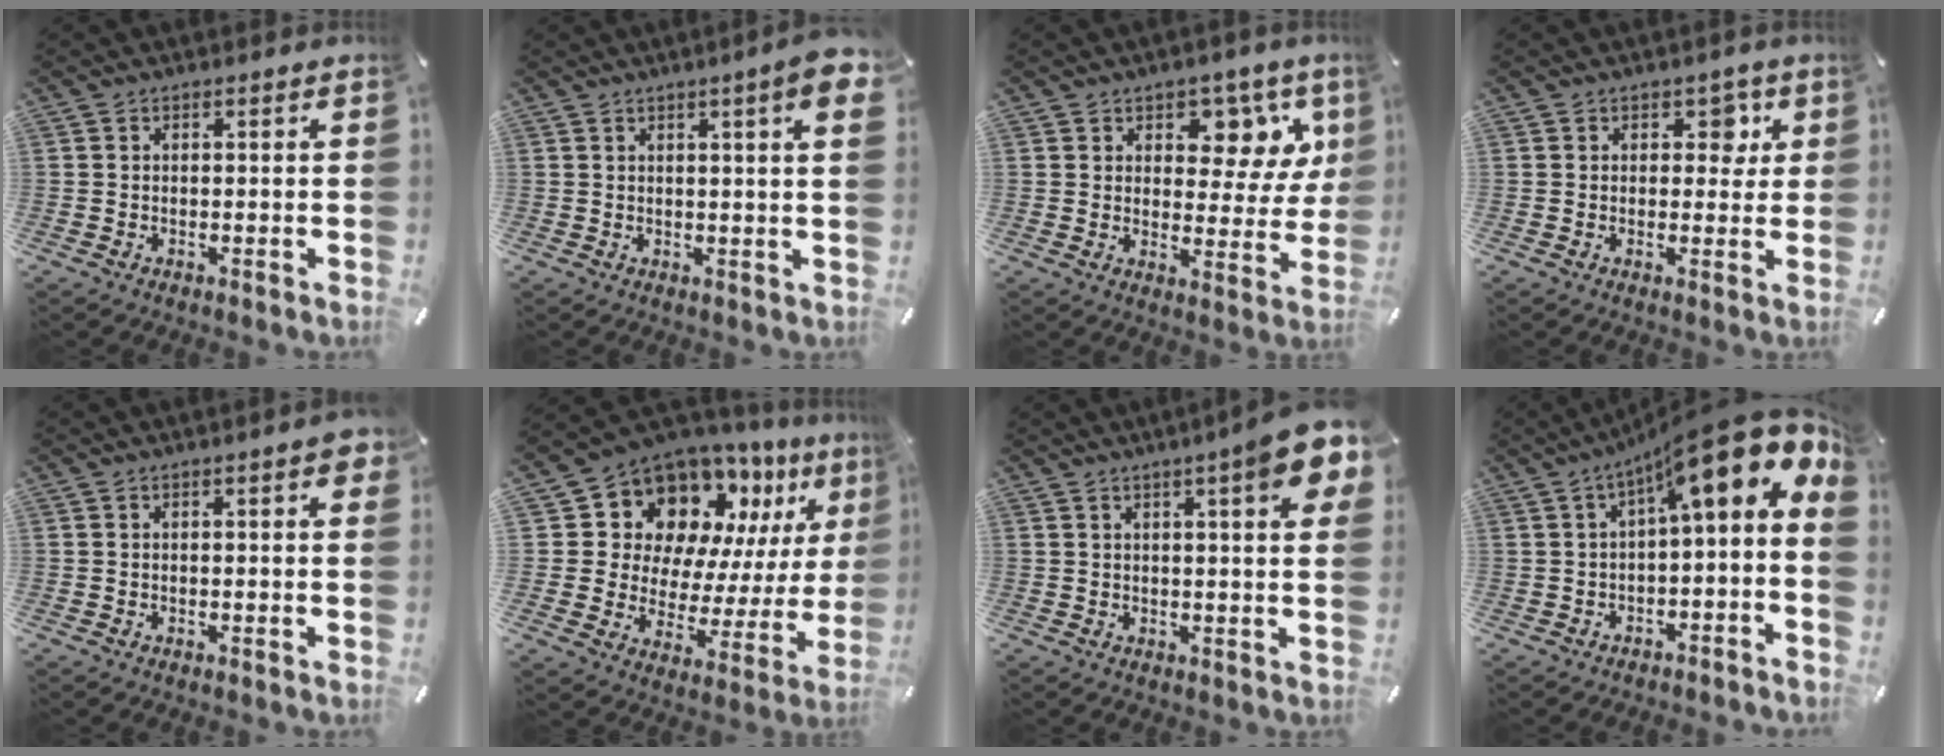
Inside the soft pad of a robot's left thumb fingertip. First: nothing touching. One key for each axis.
{"total": 7.2, "fx": 3.1, "fy": 0.6, "fz": 6.5, "tx": -0.100, "ty": -0.011, "tz": 0.048}
{"total": 10.0, "fx": 5.8, "fy": 6.3, "fz": 5.2, "tx": -0.057, "ty": -0.042, "tz": 0.099}
{"total": 4.6, "fx": 1.7, "fy": 3.2, "fz": 2.8, "tx": -0.007, "ty": -0.011, "tz": 0.016}
{"total": 3.3, "fx": 1.2, "fy": 0.8, "fz": 3.0, "tx": -0.042, "ty": -0.001, "tz": 0.016}
{"total": 13.4, "fx": 10.0, "fy": 8.3, "fz": 3.3, "tx": -0.061, "ty": -0.109, "tz": 0.179}
{"total": 9.6, "fx": 4.7, "fy": 1.5, "fz": 8.3, "tx": -0.121, "ty": -0.021, "tz": 0.073}
{"total": 15.9, "fx": 7.8, "fy": 3.6, "fz": 13.4, "tx": -0.198, "ty": -0.068, "tz": 0.122}